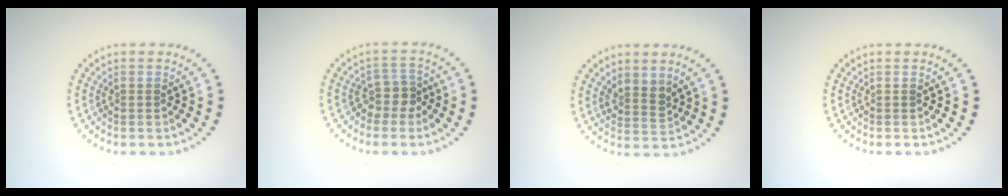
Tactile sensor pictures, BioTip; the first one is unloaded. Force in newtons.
{"total": 2.2, "press": 1.7, "slide": 1.4}
{"total": 2.0, "press": 1.6, "slide": 1.1}
{"total": 0.0}